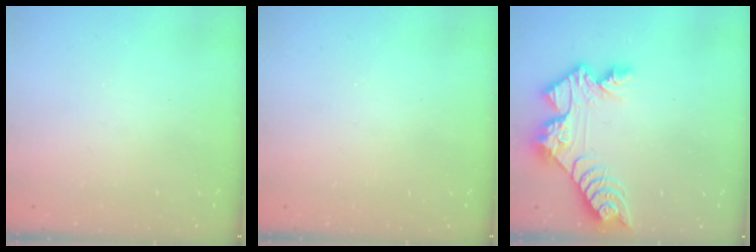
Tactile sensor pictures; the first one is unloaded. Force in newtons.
{"total": 0.0}
{"total": 11.2, "press": 11.1, "slide": 1.0}